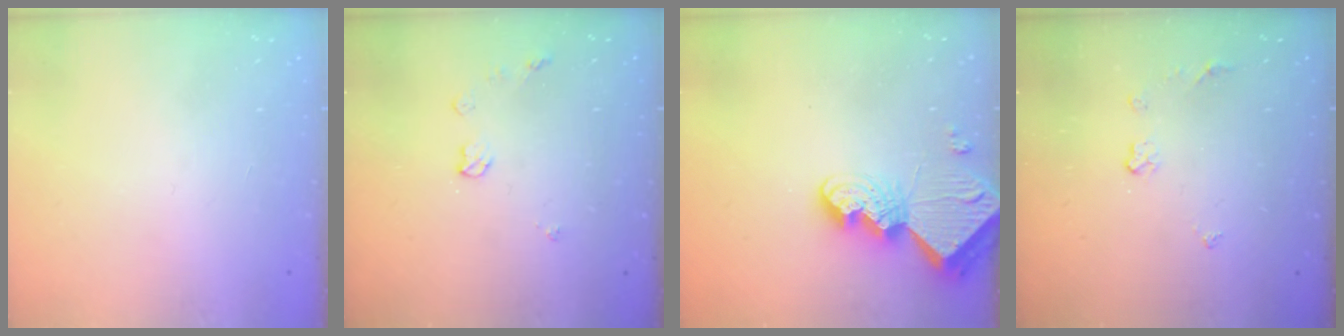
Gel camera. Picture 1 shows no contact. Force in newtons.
{"total": 5.7, "press": 5.7, "slide": 0.4}
{"total": 10.7, "press": 10.7, "slide": 0.7}
{"total": 3.6, "press": 3.5, "slide": 0.4}